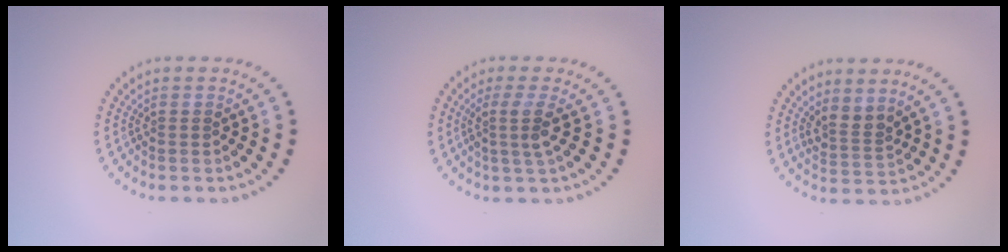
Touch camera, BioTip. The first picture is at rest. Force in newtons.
{"total": 2.5, "press": 1.9, "slide": 1.6}
{"total": 2.4, "press": 1.7, "slide": 1.6}